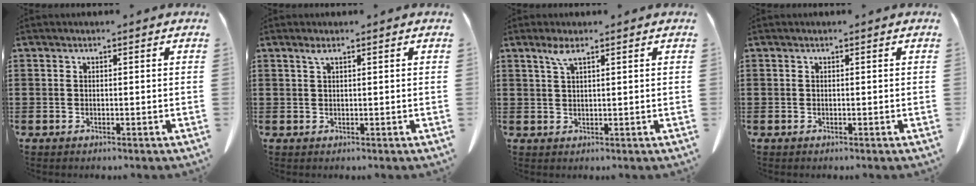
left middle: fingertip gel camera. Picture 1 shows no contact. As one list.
[{"total": 1.1, "force": [0.6, 0.1, 1.0], "torque": [-0.021, 0.002, 0.010]}, {"total": 2.6, "force": [1.6, 0.4, 2.0], "torque": [-0.044, 0.004, 0.028]}, {"total": 0.0}]